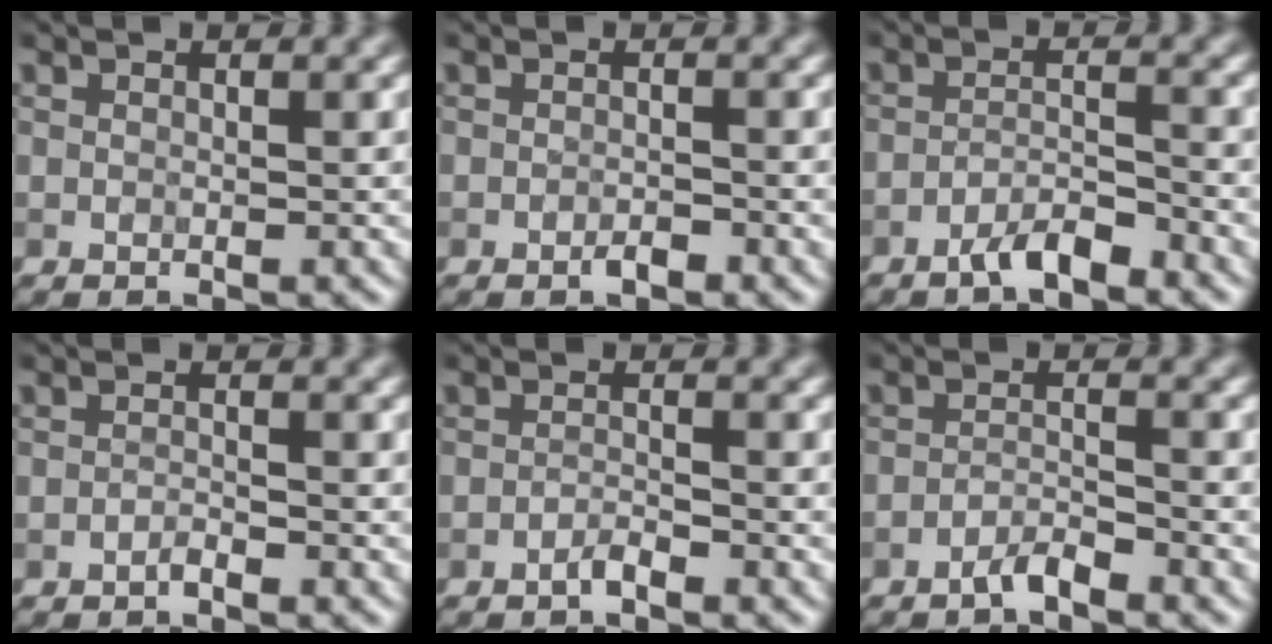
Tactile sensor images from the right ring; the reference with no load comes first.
{"total": 1.1, "force": [-0.7, 0.3, 0.7], "torque": [-0.013, 0.000, -0.012]}
{"total": 2.8, "force": [-2.2, 0.5, 1.6], "torque": [-0.027, 0.009, -0.045]}
{"total": 0.8, "force": [-0.7, 0.1, 0.4], "torque": [-0.008, 0.003, -0.014]}
{"total": 1.2, "force": [-0.9, 0.1, 0.7], "torque": [-0.013, 0.004, -0.021]}
{"total": 1.8, "force": [-1.5, 0.2, 1.0], "torque": [-0.017, 0.007, -0.033]}